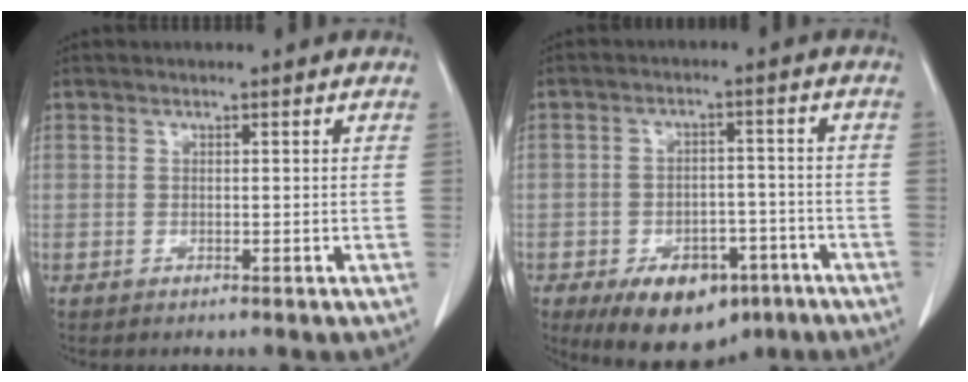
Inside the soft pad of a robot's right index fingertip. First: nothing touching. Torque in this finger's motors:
{"motor_torque": [0.67, -0.61, 0.26, 0.03]}